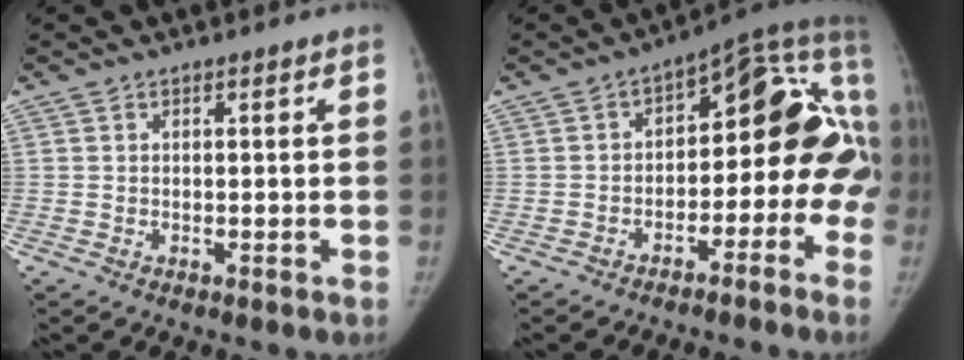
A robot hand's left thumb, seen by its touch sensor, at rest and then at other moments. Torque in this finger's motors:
{"motor_torque": [0.09, 0.09, 0.17, -0.19, 0.01]}